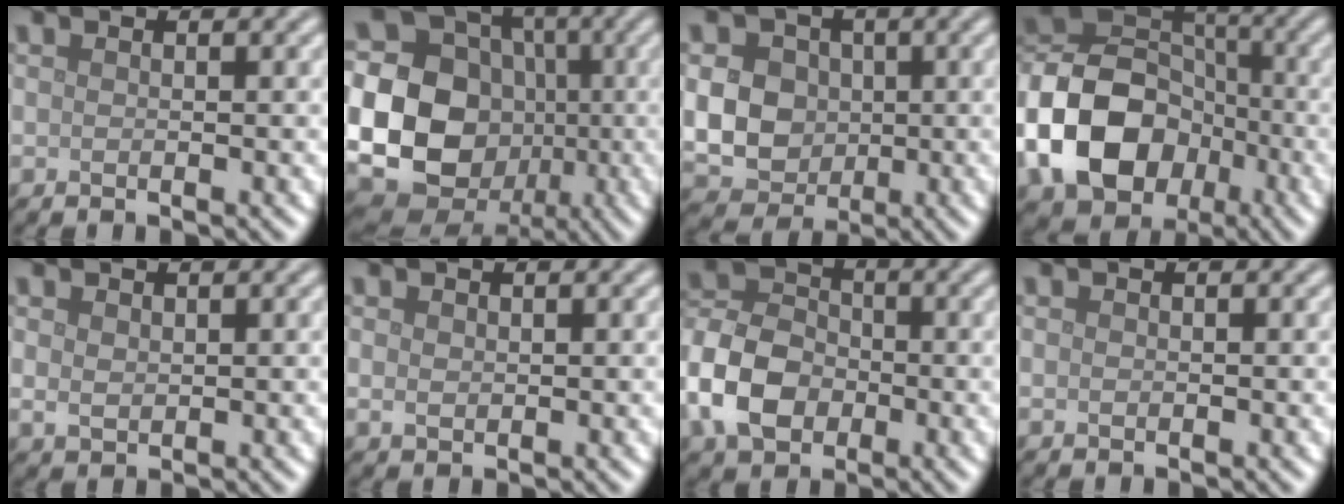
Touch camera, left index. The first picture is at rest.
{"total": 23.2, "force": [-2.7, 21.4, 8.6], "torque": [-0.216, -0.001, -0.097]}
{"total": 9.8, "force": [0.6, 8.6, 4.5], "torque": [-0.082, 0.016, -0.010]}
{"total": 13.4, "force": [-4.3, 10.1, 7.6], "torque": [-0.159, -0.006, -0.091]}
{"total": 1.4, "force": [0.5, 1.0, 0.8], "torque": [-0.017, -0.001, 0.014]}
{"total": 1.0, "force": [0.3, 0.8, 0.5], "torque": [-0.011, -0.001, 0.008]}
{"total": 7.3, "force": [-2.5, 5.4, 4.2], "torque": [-0.086, 0.005, -0.065]}
{"total": 0.0}